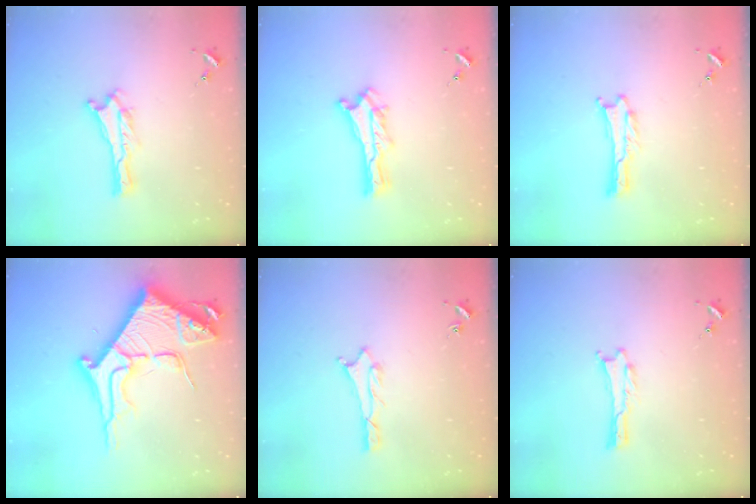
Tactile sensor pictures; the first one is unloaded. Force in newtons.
{"total": 1.2, "press": 1.2, "slide": 0.2}
{"total": 0.0}
{"total": 13.9, "press": 13.9, "slide": 1.5}
{"total": 0.7, "press": 0.7, "slide": 0.2}
{"total": 0.0}